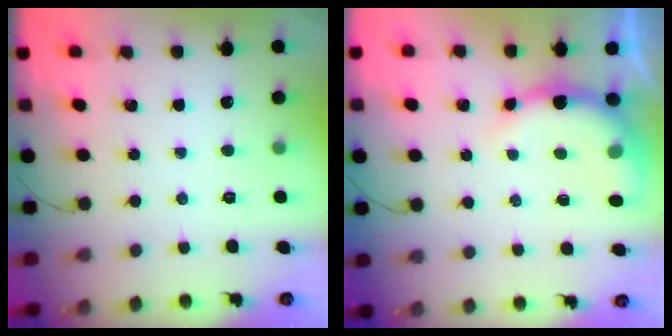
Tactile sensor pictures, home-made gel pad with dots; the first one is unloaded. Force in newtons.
{"total": 9.0, "press": 8.9, "slide": 0.6}